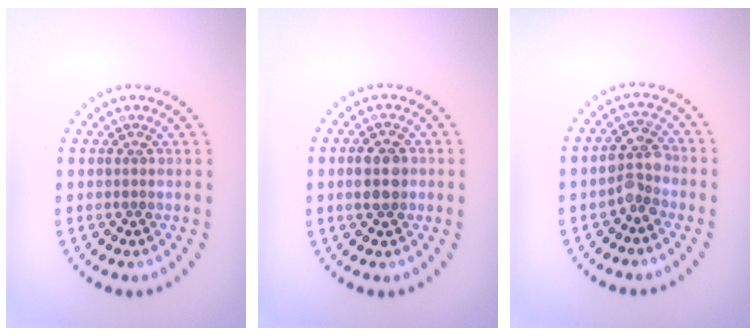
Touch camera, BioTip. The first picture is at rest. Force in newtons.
{"total": 2.5, "press": 2.5, "slide": 0.1}
{"total": 2.7, "press": 2.6, "slide": 0.9}